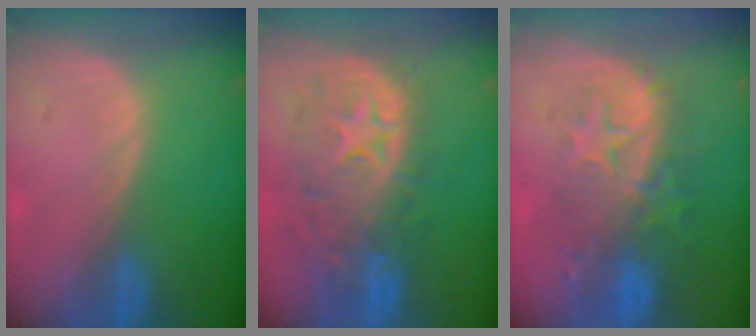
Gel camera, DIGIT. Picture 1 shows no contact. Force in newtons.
{"total": 11.2, "press": 9.8, "slide": 5.3}
{"total": 9.7, "press": 9.1, "slide": 3.2}